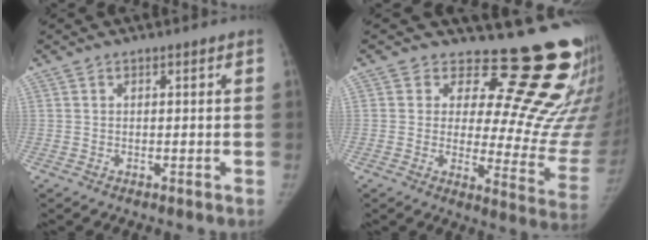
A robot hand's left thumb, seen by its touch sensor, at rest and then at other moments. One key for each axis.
{"total": 20.8, "fx": 15.8, "fy": 7.3, "fz": 11.3, "tx": -0.092, "ty": -0.139, "tz": 0.183}